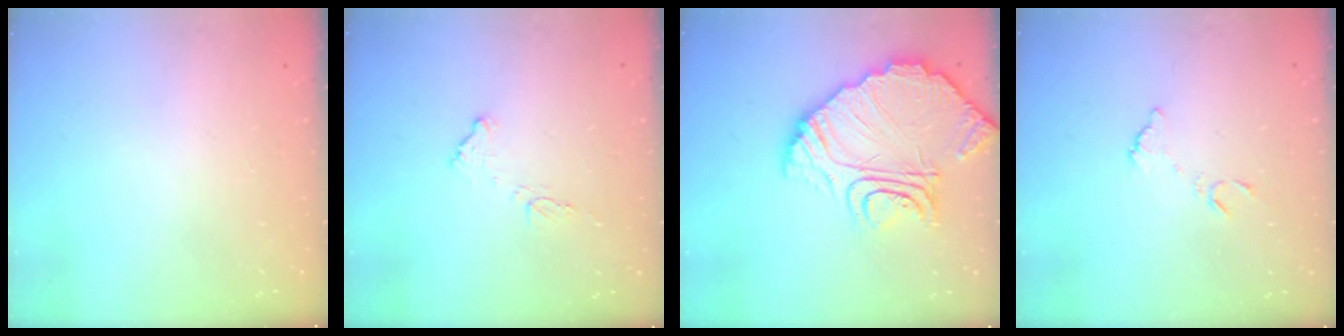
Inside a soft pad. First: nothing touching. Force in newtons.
{"total": 10.3, "press": 10.3, "slide": 0.4}
{"total": 18.7, "press": 18.5, "slide": 2.1}
{"total": 6.5, "press": 6.4, "slide": 0.7}